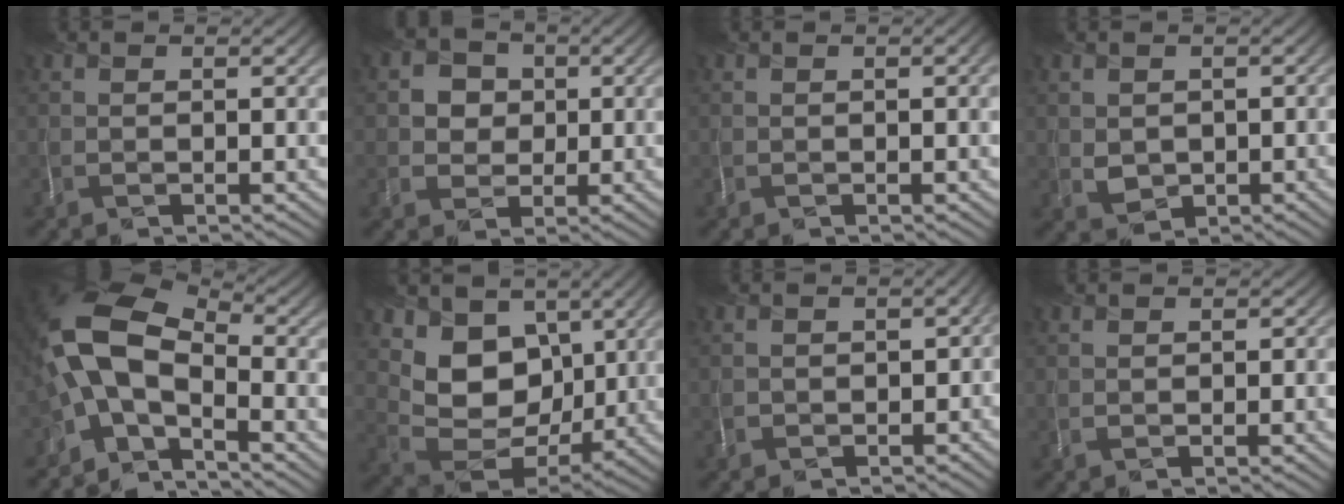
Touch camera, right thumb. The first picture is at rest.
{"total": 3.7, "force": [0.7, 3.6, 0.7], "torque": [-0.021, -0.003, 0.007]}
{"total": 0.5, "force": [0.0, 0.2, 0.5], "torque": [-0.002, 0.002, -0.001]}
{"total": 2.6, "force": [0.6, 2.4, 0.6], "torque": [-0.021, -0.009, 0.021]}
{"total": 11.8, "force": [-2.1, 6.3, 9.8], "torque": [-0.206, 0.001, -0.060]}
{"total": 9.8, "force": [4.2, 7.4, 4.7], "torque": [-0.105, -0.025, 0.073]}
{"total": 2.1, "force": [-1.2, 1.7, 0.2], "torque": [0.006, -0.012, -0.016]}
{"total": 0.5, "force": [-0.1, 0.5, 0.0], "torque": [0.001, -0.004, 0.004]}